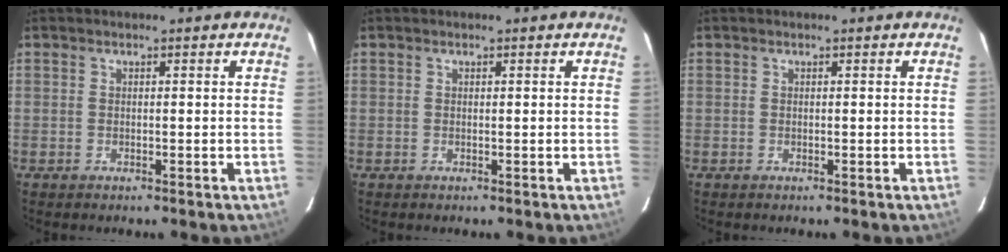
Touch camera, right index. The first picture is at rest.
{"total": 0.0}
{"total": 0.0}